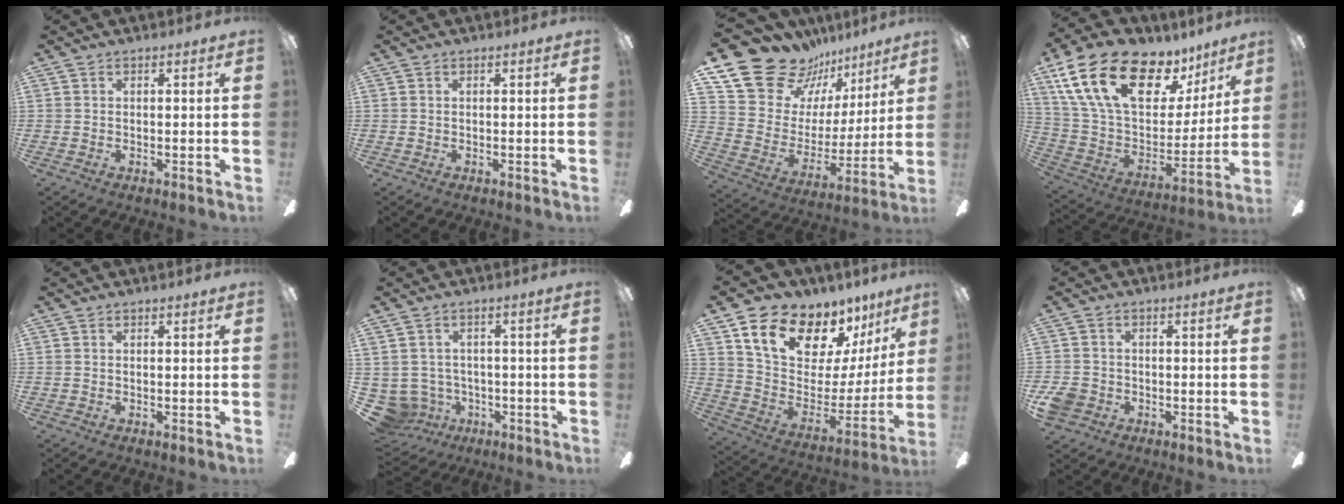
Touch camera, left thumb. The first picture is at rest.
{"total": 0.0}
{"total": 19.6, "force": [15.2, 10.9, 6.0], "torque": [-0.126, -0.112, 0.291]}
{"total": 24.4, "force": [14.4, 13.2, 14.7], "torque": [-0.259, -0.076, 0.263]}
{"total": 0.0}
{"total": 6.4, "force": [-1.3, 6.0, 1.6], "torque": [-0.084, -0.002, -0.023]}
{"total": 17.5, "force": [12.9, 9.0, 7.7], "torque": [-0.142, -0.095, 0.234]}
{"total": 4.7, "force": [-2.1, 3.8, 1.8], "torque": [-0.048, 0.013, -0.040]}